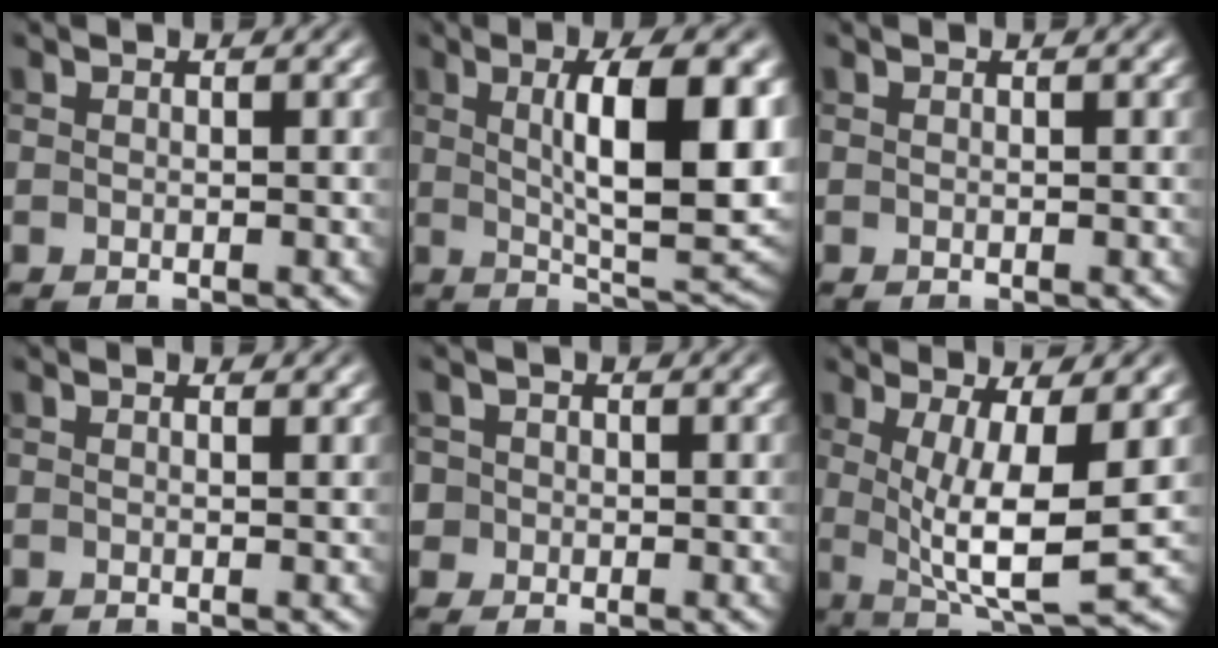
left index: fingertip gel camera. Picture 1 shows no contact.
{"total": 10.6, "force": [1.8, 3.3, 10.0], "torque": [-0.136, -0.004, 0.035]}
{"total": 0.0}
{"total": 0.7, "force": [0.5, 0.1, 0.5], "torque": [-0.007, 0.001, 0.005]}
{"total": 2.6, "force": [0.4, 2.5, 0.5], "torque": [0.002, 0.009, 0.000]}
{"total": 7.8, "force": [0.3, 2.0, 7.5], "torque": [-0.129, -0.014, 0.011]}